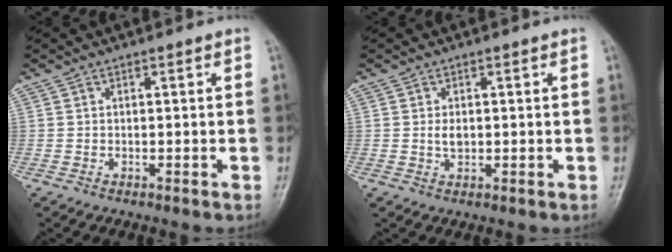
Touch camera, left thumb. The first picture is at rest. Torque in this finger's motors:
{"motor_torque": [-0.42, 0.58, 0.43, 0.01, 0.00]}